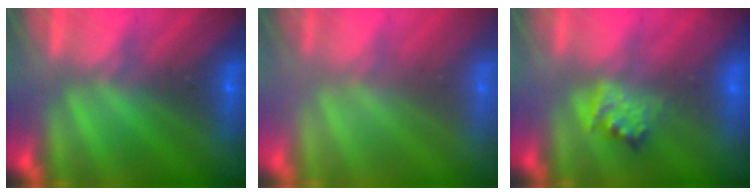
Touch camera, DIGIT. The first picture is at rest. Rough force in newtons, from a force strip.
{"total": 2.8}
{"total": 2.4}